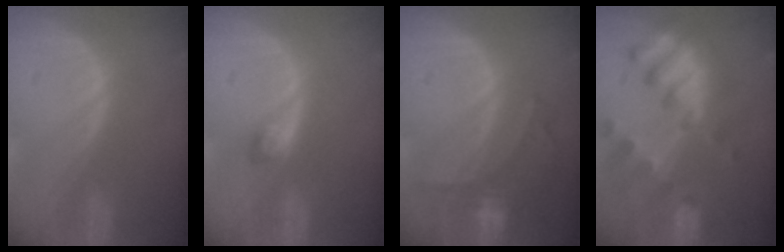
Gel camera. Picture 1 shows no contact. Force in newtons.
{"total": 1.9, "press": 1.8, "slide": 0.2}
{"total": 6.2, "press": 6.0, "slide": 1.4}
{"total": 10.5, "press": 9.1, "slide": 5.3}